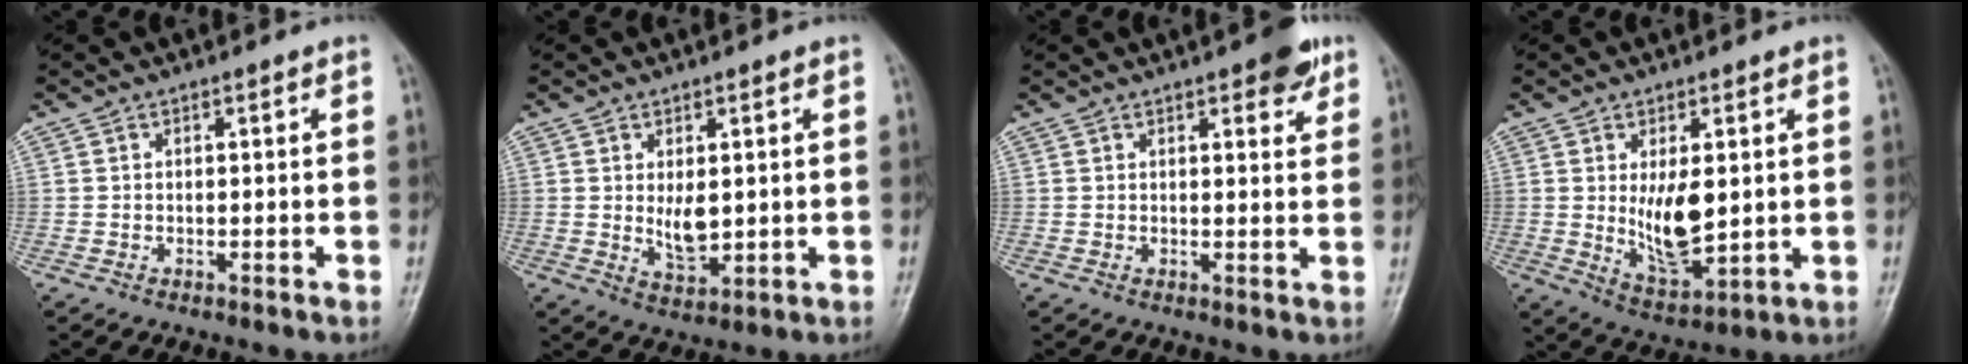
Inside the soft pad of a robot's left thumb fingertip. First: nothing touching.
{"total": 4.9, "force": [0.6, 2.8, 4.0], "torque": [-0.055, -0.015, 0.020]}
{"total": 5.2, "force": [3.1, 1.9, 3.6], "torque": [-0.029, -0.012, 0.035]}
{"total": 9.6, "force": [0.9, 4.6, 8.4], "torque": [-0.124, -0.026, 0.031]}